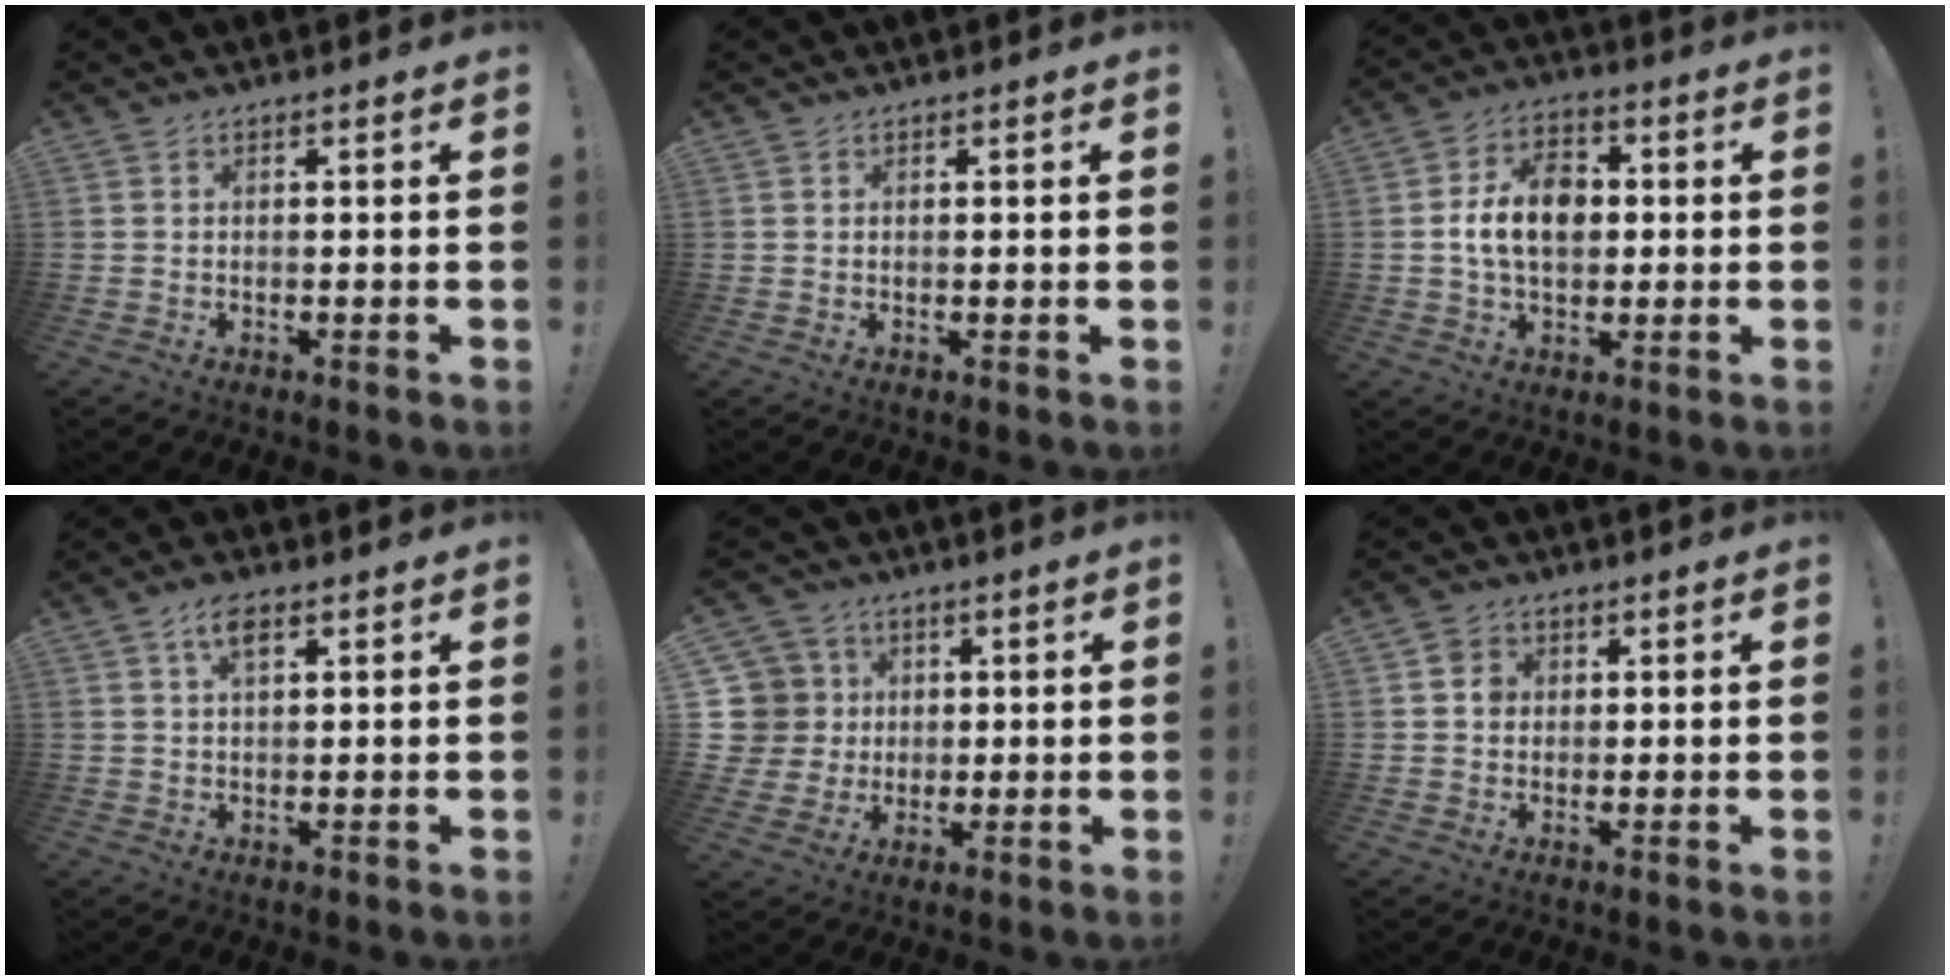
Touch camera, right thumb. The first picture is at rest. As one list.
[{"total": 1.0, "force": [0.8, 0.7, -0.1], "torque": [0.009, -0.001, 0.013]}, {"total": 12.5, "force": [0.3, 8.8, 8.9], "torque": [-0.143, 0.008, 0.004]}, {"total": 4.5, "force": [2.1, 2.0, 3.4], "torque": [-0.059, 0.001, 0.035]}, {"total": 9.1, "force": [1.9, 8.5, 2.4], "torque": [-0.043, -0.008, 0.045]}, {"total": 4.0, "force": [0.6, 3.7, 1.4], "torque": [-0.018, 0.006, 0.010]}]